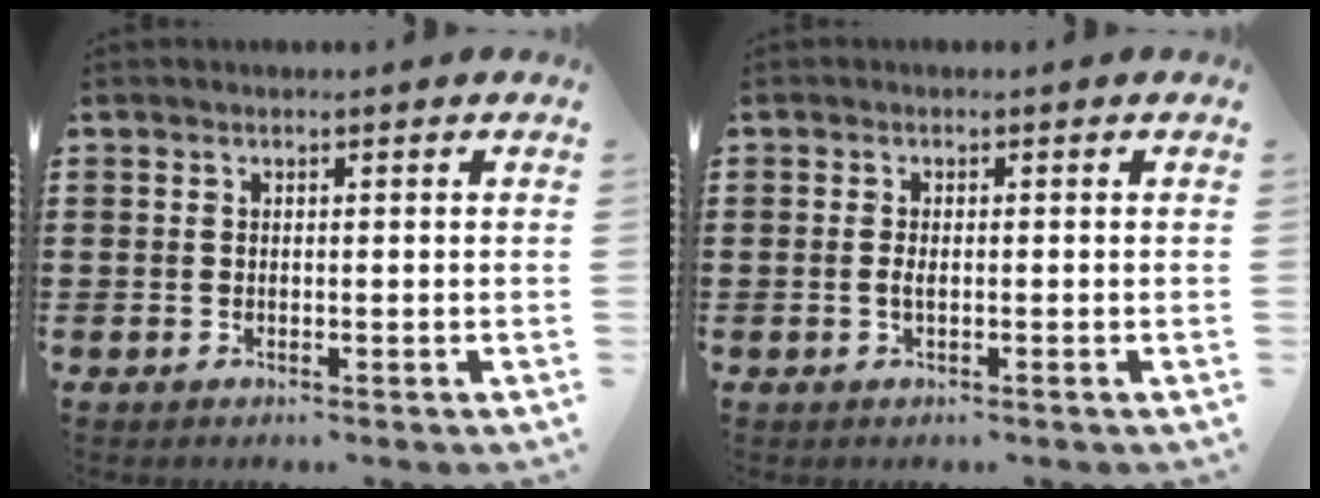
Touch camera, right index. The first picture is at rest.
{"total": 1.3, "force": [-0.2, 0.3, 1.3], "torque": [-0.031, -0.002, -0.006]}